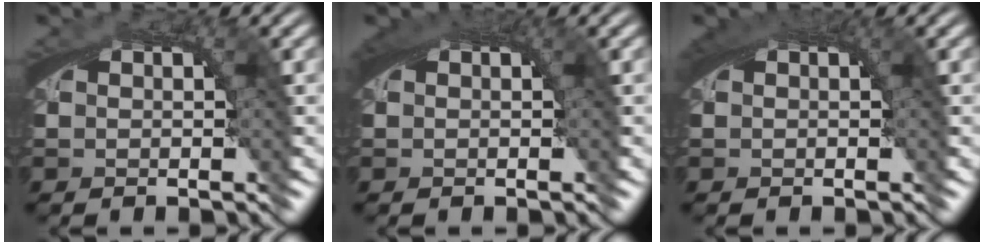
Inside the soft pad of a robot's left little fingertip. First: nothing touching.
{"total": 1.6, "force": [0.5, 0.3, 1.5], "torque": [-0.021, 0.005, 0.007]}
{"total": 1.6, "force": [0.6, 0.3, 1.5], "torque": [-0.022, 0.005, 0.009]}